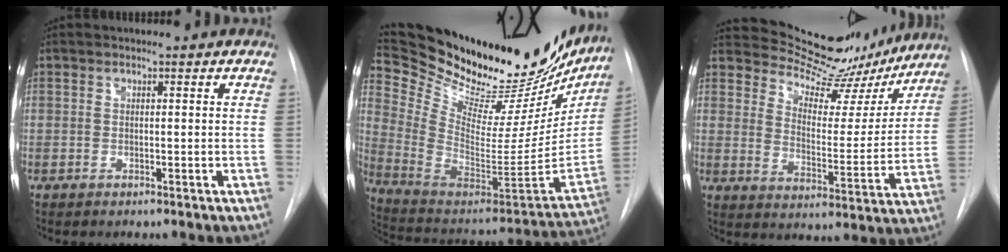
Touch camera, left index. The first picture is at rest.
{"total": 33.8, "force": [28.8, 9.4, 15.1], "torque": [-0.250, -0.067, 0.408]}
{"total": 16.3, "force": [15.4, 4.4, 3.0], "torque": [-0.030, -0.031, 0.199]}